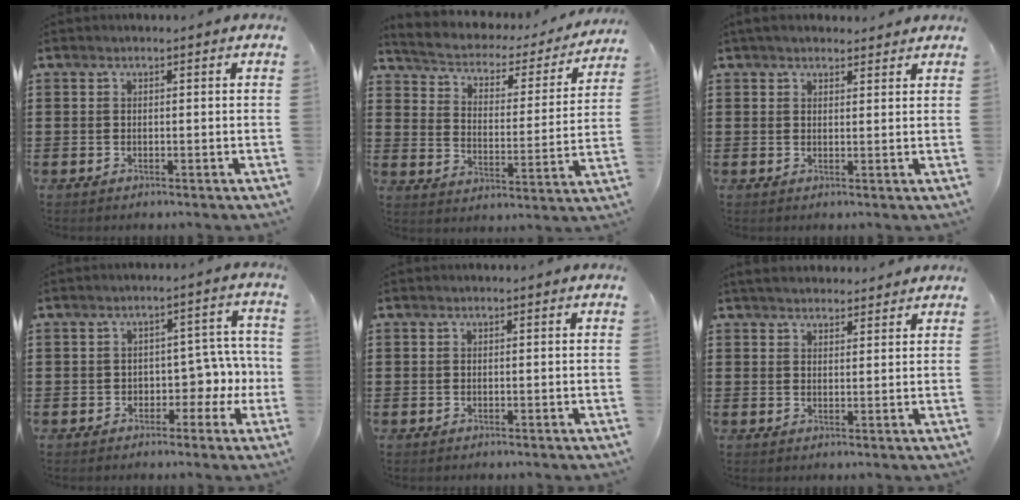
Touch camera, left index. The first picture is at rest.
{"total": 2.6, "force": [2.1, 1.3, 0.8], "torque": [-0.032, -0.020, 0.024]}
{"total": 2.6, "force": [2.3, 1.0, 0.6], "torque": [-0.019, 0.003, 0.044]}
{"total": 4.7, "force": [-0.9, 3.6, 3.0], "torque": [-0.051, 0.003, -0.023]}
{"total": 0.0}
{"total": 3.0, "force": [2.9, 0.9, 0.3], "torque": [-0.014, 0.001, 0.055]}